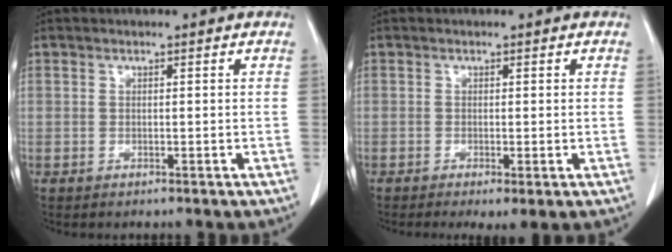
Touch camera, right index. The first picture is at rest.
{"total": 2.7, "force": [-1.3, 0.5, 2.4], "torque": [-0.031, -0.010, -0.015]}